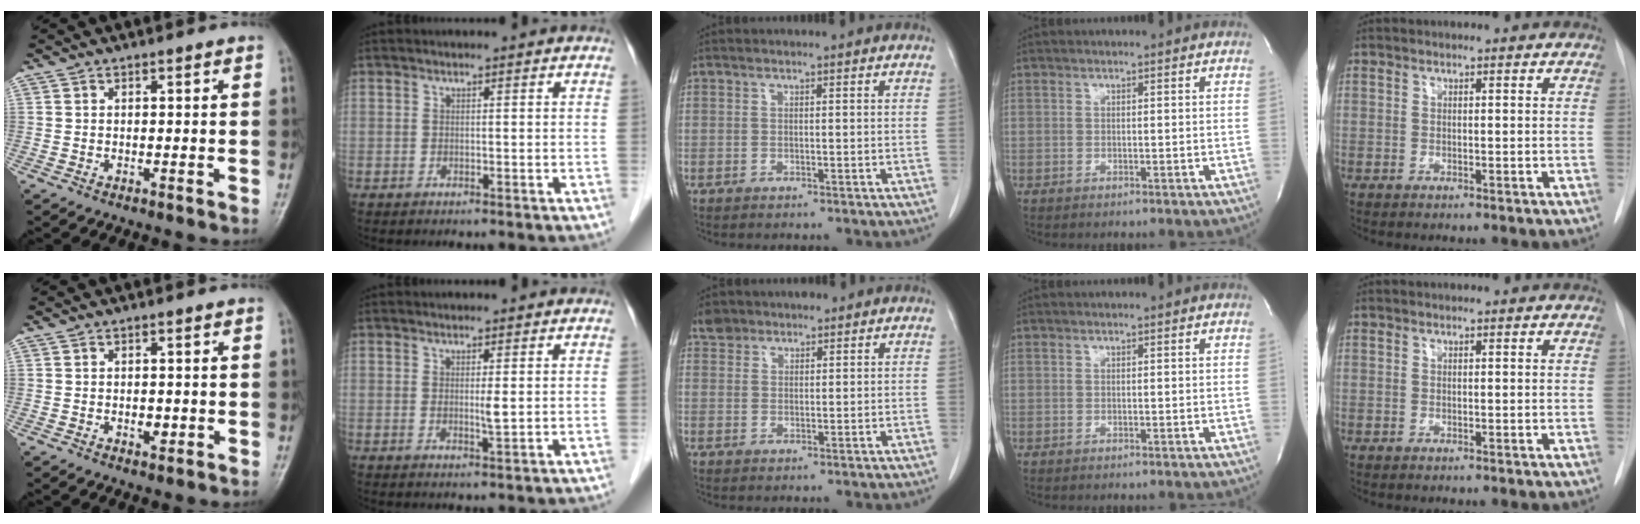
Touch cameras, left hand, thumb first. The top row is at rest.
{"thumb": {"total": 2.1, "force": [-0.3, 1.4, 1.6], "torque": [-0.018, 0.000, -0.003]}, "index": {"total": 1.4, "force": [0.2, 0.1, 1.4], "torque": [-0.029, -0.008, 0.005]}, "middle": {"total": 2.9, "force": [2.3, 1.8, 0.1], "torque": [0.002, 0.010, 0.037]}}